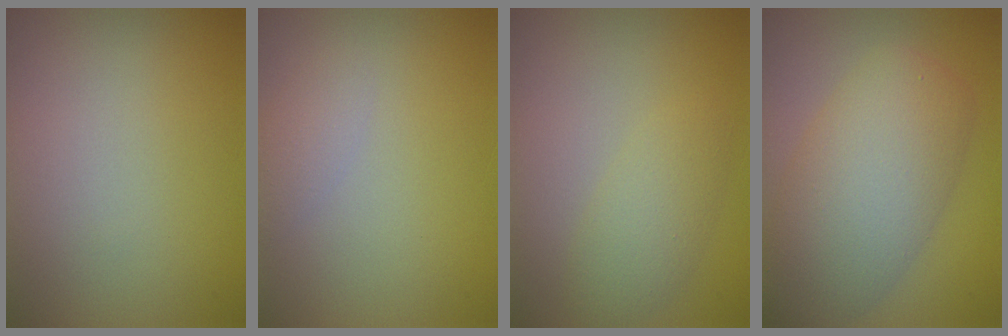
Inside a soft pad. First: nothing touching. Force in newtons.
{"total": 1.4, "press": 1.4, "slide": 0.1}
{"total": 2.5, "press": 2.5, "slide": 0.0}
{"total": 8.0, "press": 7.9, "slide": 0.4}